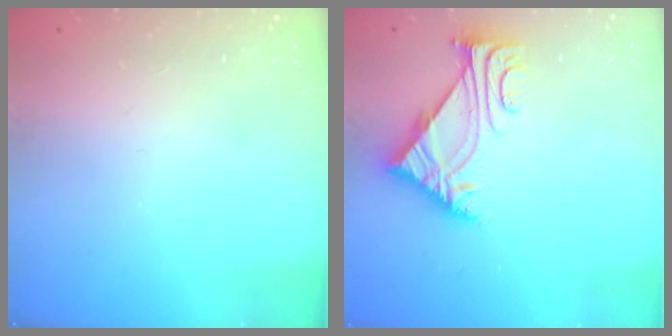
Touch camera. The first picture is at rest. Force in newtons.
{"total": 5.6, "press": 5.5, "slide": 1.0}